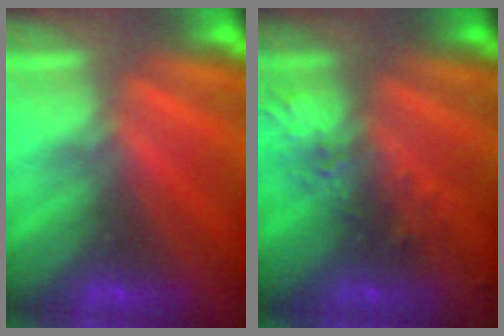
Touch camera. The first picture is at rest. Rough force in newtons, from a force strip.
{"total": 2.4}